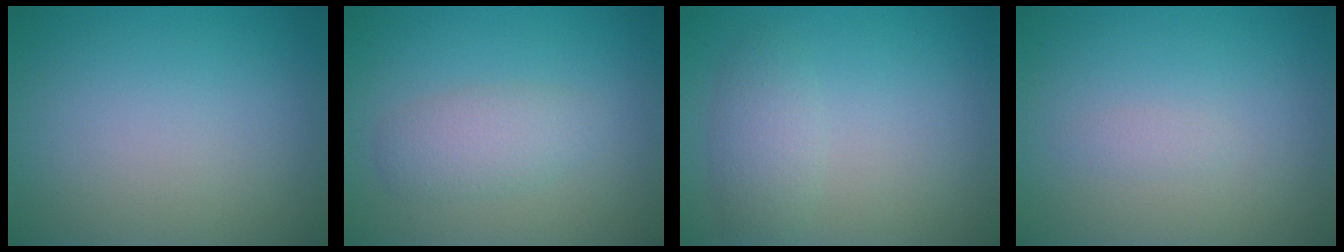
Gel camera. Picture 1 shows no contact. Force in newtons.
{"total": 2.5, "press": 2.5, "slide": 0.0}
{"total": 2.3, "press": 2.3, "slide": 0.0}
{"total": 0.6, "press": 0.6, "slide": 0.0}